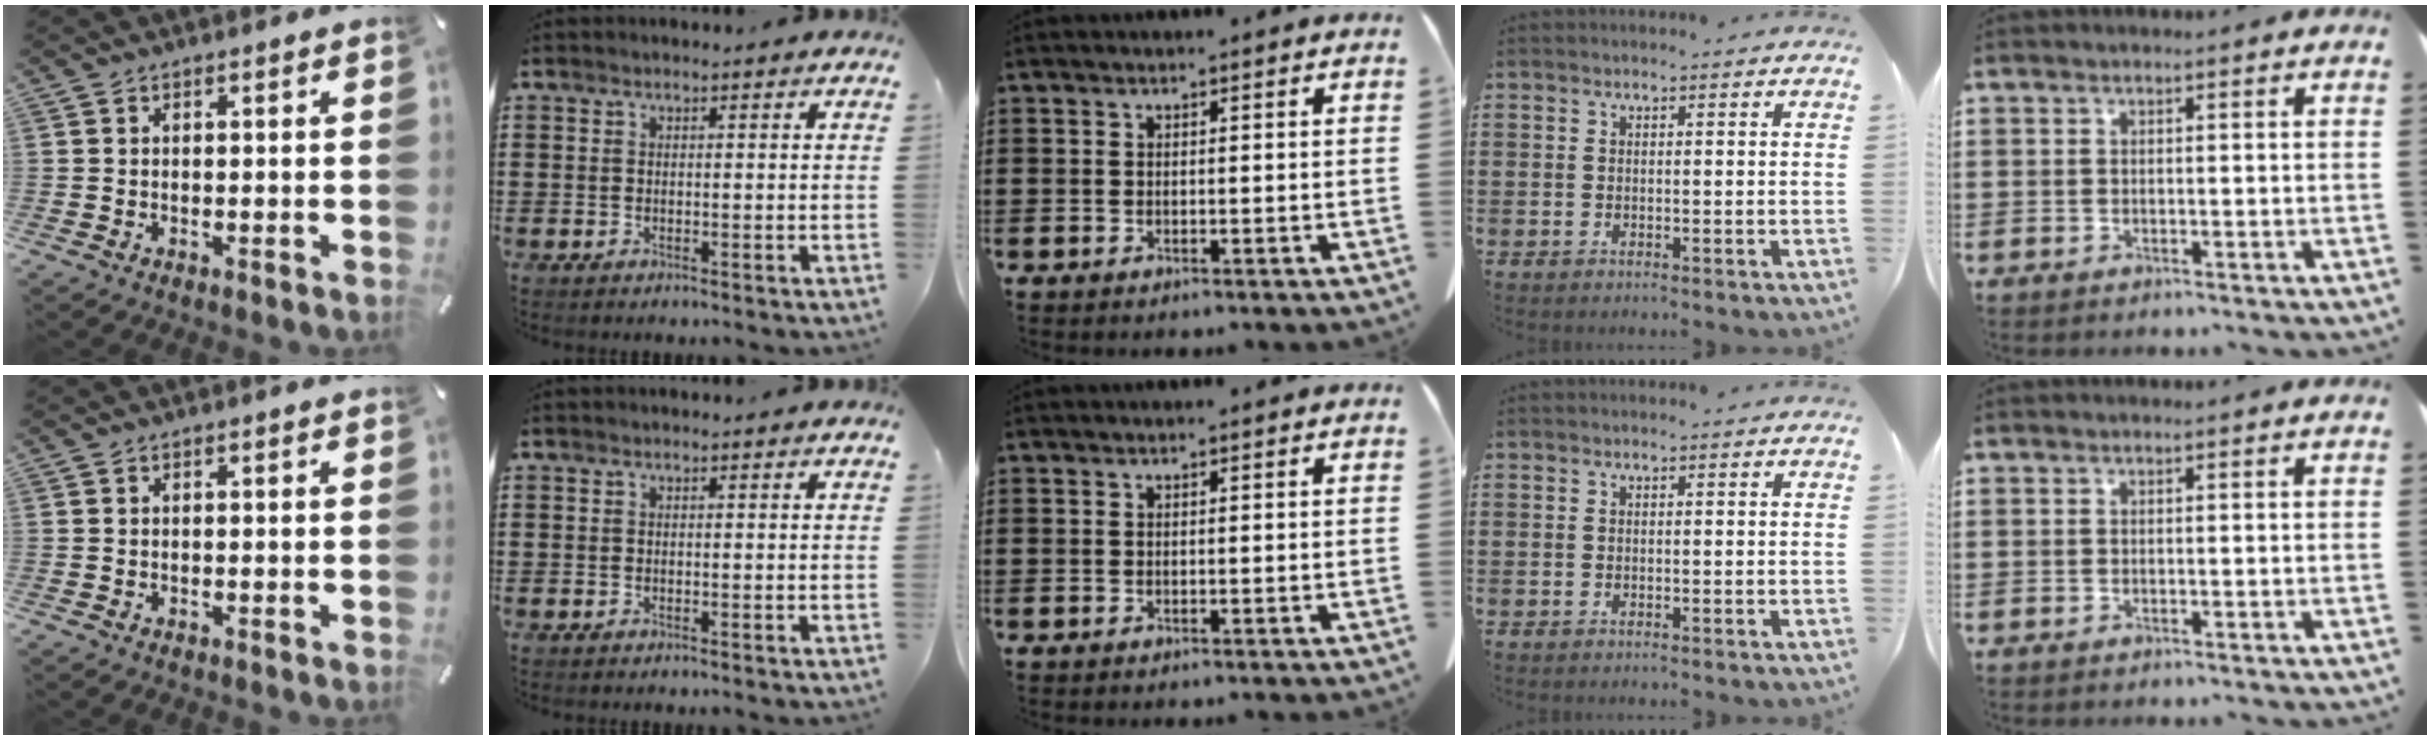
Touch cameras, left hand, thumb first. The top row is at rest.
{}